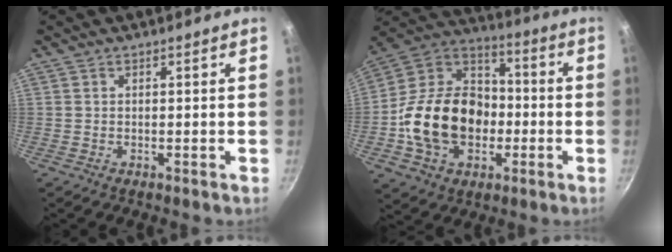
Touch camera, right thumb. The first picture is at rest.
{"total": 21.7, "force": [-3.9, 16.2, 13.9], "torque": [-0.214, 0.048, -0.072]}